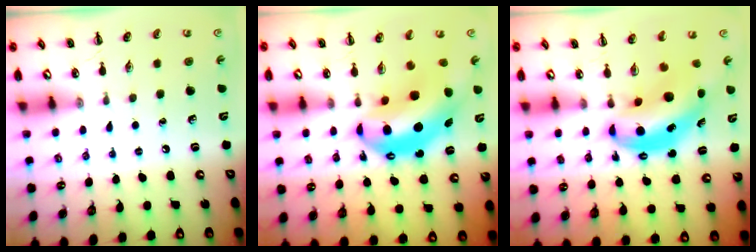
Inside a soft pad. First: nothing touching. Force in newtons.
{"total": 9.9, "press": 9.6, "slide": 2.3}
{"total": 8.2, "press": 8.1, "slide": 1.7}